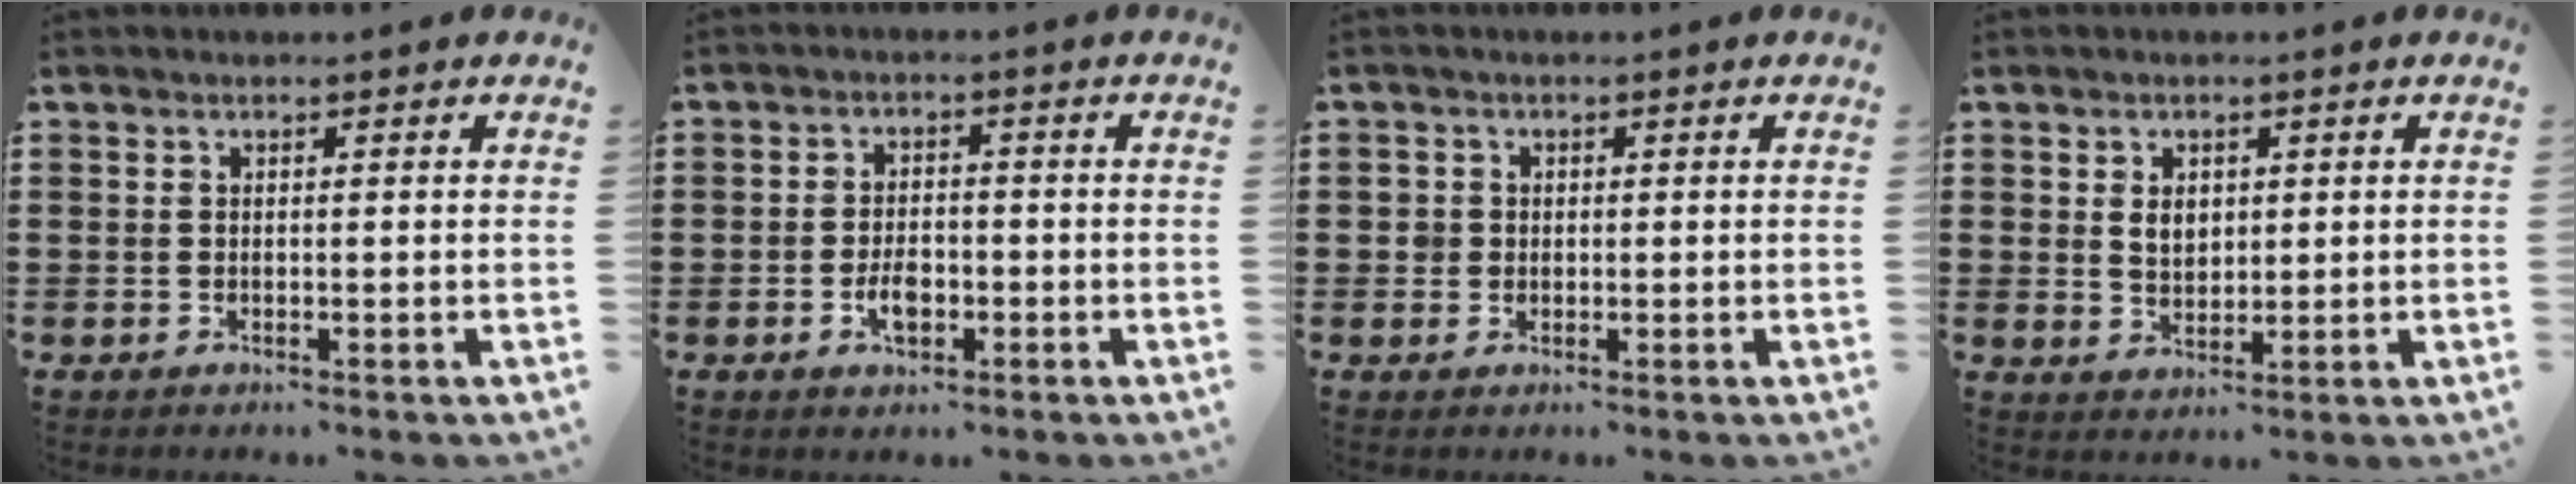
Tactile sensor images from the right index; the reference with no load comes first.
{"total": 3.7, "force": [-1.3, 1.8, 2.9], "torque": [-0.059, 0.000, -0.025]}
{"total": 1.7, "force": [0.0, 1.7, 0.4], "torque": [-0.014, 0.008, -0.002]}
{"total": 3.0, "force": [0.8, 2.1, 2.0], "torque": [-0.038, 0.006, 0.012]}